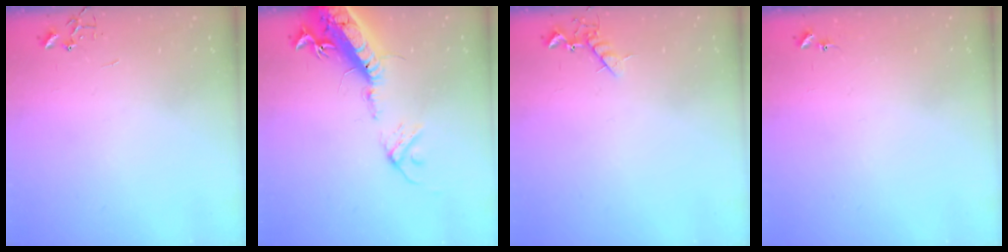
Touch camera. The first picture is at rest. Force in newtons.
{"total": 20.7, "press": 20.1, "slide": 4.8}
{"total": 5.3, "press": 5.2, "slide": 1.0}
{"total": 6.8, "press": 6.7, "slide": 0.5}